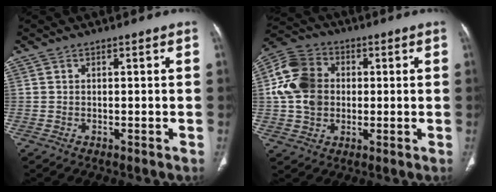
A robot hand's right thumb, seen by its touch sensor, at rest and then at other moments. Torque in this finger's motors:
{"motor_torque": [0.60, 0.56, 1.28, 0.07, 0.26]}